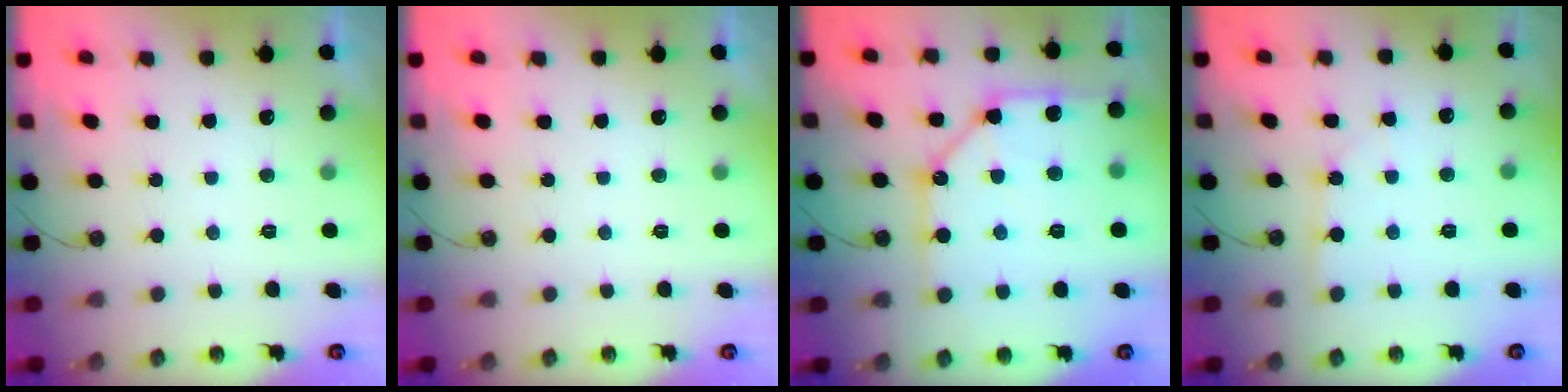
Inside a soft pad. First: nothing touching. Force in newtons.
{"total": 0.0}
{"total": 14.2, "press": 14.1, "slide": 1.7}
{"total": 2.2, "press": 2.2, "slide": 0.2}